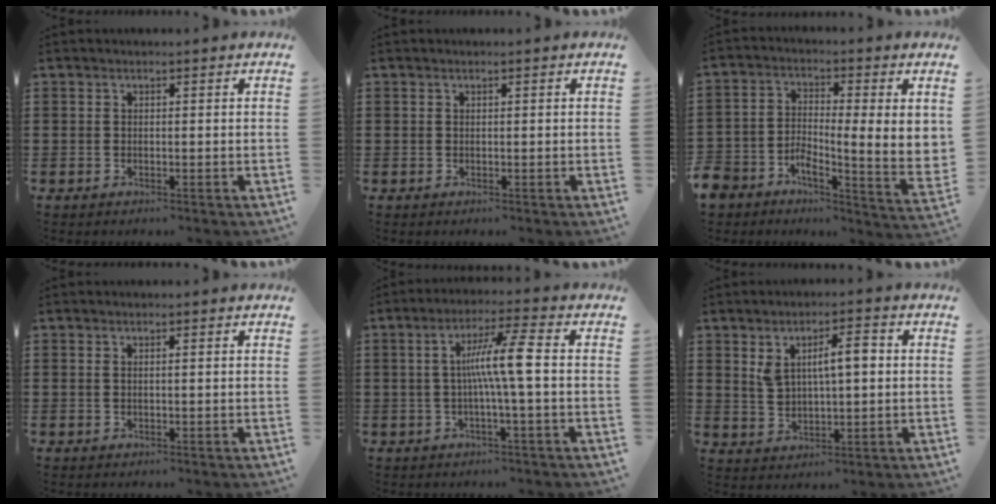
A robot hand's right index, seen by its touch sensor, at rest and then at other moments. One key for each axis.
{"total": 0.0}
{"total": 6.7, "fx": -1.6, "fy": 3.2, "fz": 5.7, "tx": -0.111, "ty": -0.010, "tz": -0.030}
{"total": 0.5, "fx": 0.2, "fy": 0.1, "fz": 0.5, "tx": -0.010, "ty": 0.000, "tz": 0.003}
{"total": 7.7, "fx": -0.1, "fy": 0.0, "fz": 7.7, "tx": -0.142, "ty": 0.004, "tz": -0.012}
{"total": 6.2, "fx": 1.6, "fy": 2.4, "fz": 5.4, "tx": -0.103, "ty": 0.006, "tz": 0.024}